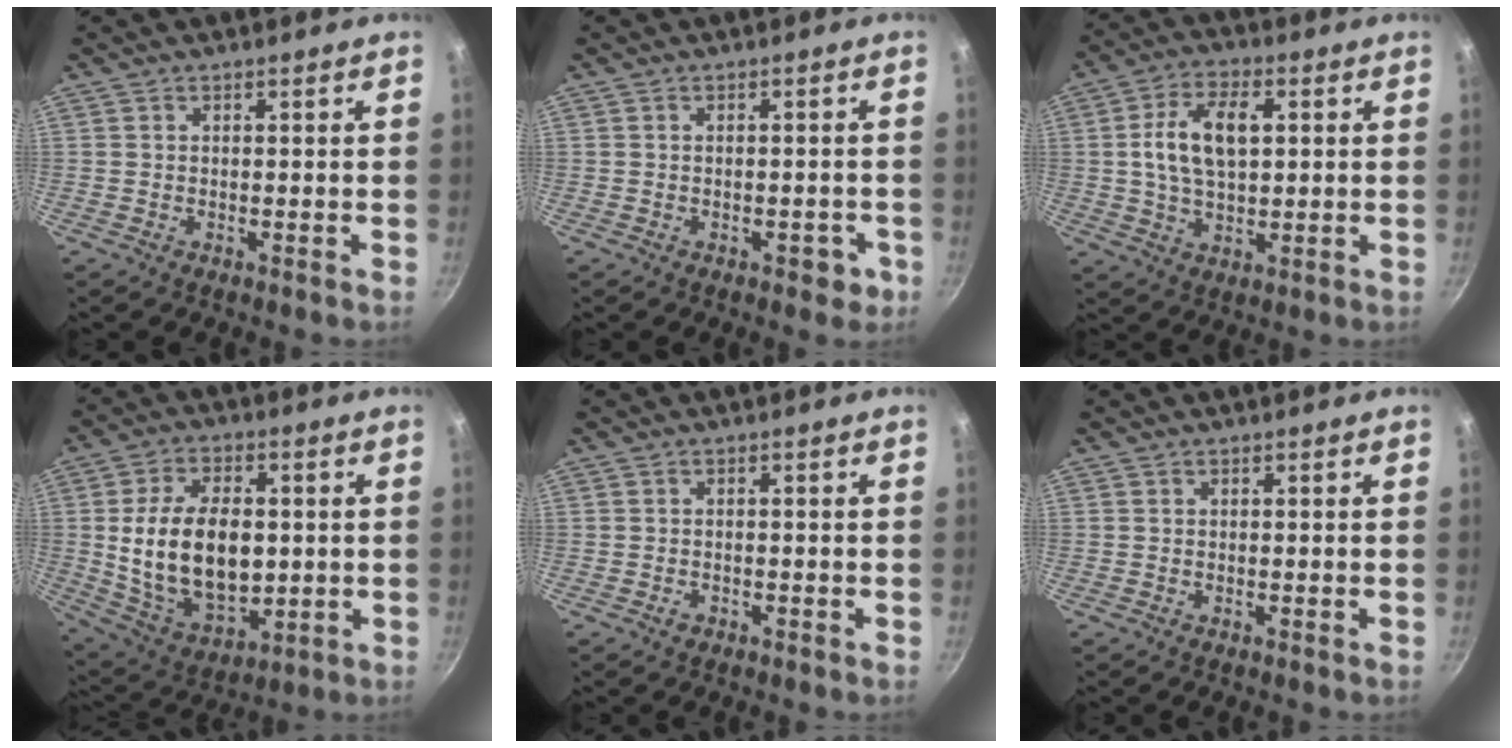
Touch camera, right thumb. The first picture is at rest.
{"total": 3.2, "force": [-1.4, 1.9, 2.1], "torque": [-0.005, 0.018, -0.007]}
{"total": 11.4, "force": [1.9, 6.5, 9.2], "torque": [-0.154, 0.011, 0.029]}
{"total": 18.5, "force": [0.4, 11.3, 14.6], "torque": [-0.239, -0.008, 0.023]}
{"total": 1.0, "force": [-0.6, 0.7, 0.4], "torque": [-0.006, 0.004, -0.009]}
{"total": 0.0}